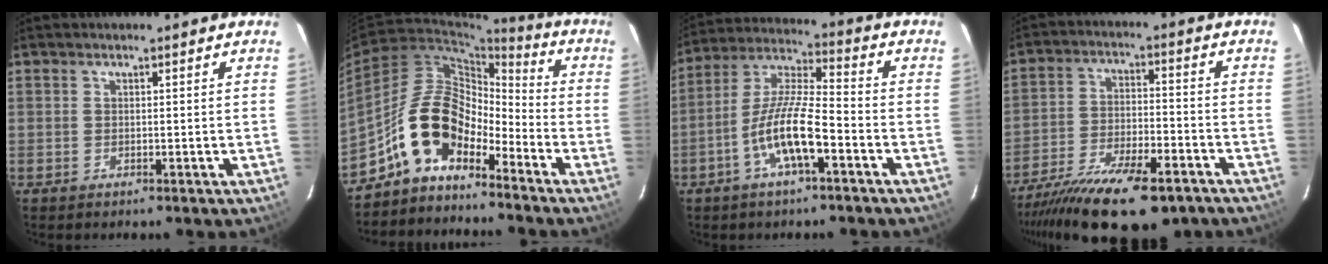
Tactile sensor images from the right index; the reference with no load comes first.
{"total": 12.1, "force": [-8.2, 5.6, 6.8], "torque": [-0.126, 0.027, -0.164]}
{"total": 11.0, "force": [-4.9, 2.1, 9.6], "torque": [-0.199, 0.002, -0.095]}
{"total": 20.8, "force": [-15.5, 6.7, 12.2], "torque": [-0.234, -0.042, -0.241]}